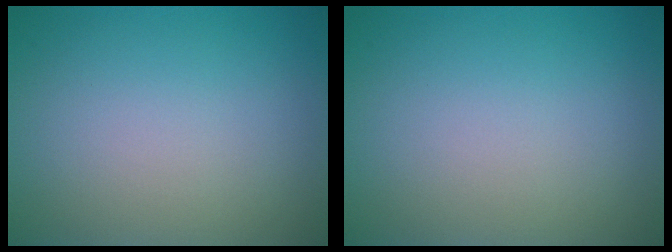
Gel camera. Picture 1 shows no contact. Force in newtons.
{"total": 0.0}